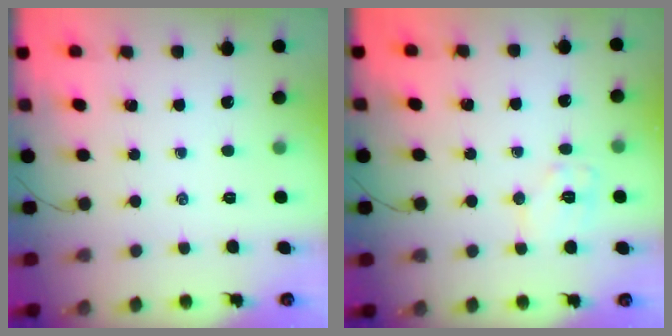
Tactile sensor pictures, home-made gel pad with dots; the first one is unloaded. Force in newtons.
{"total": 8.0, "press": 8.0, "slide": 0.7}